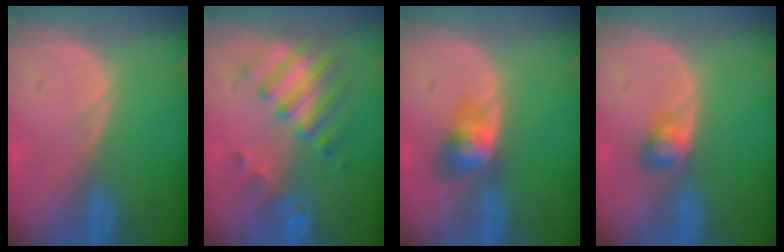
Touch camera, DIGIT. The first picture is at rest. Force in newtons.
{"total": 8.3, "press": 7.2, "slide": 4.0}
{"total": 4.0, "press": 4.0, "slide": 0.2}
{"total": 2.7, "press": 2.7, "slide": 0.3}